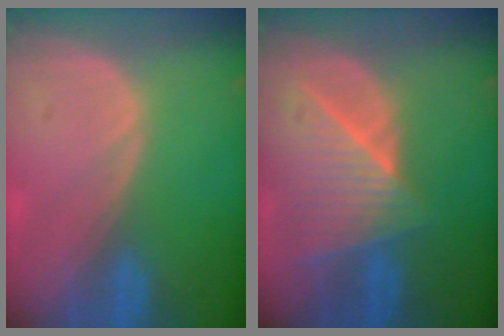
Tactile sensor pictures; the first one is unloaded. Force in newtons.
{"total": 8.6, "press": 7.7, "slide": 3.8}